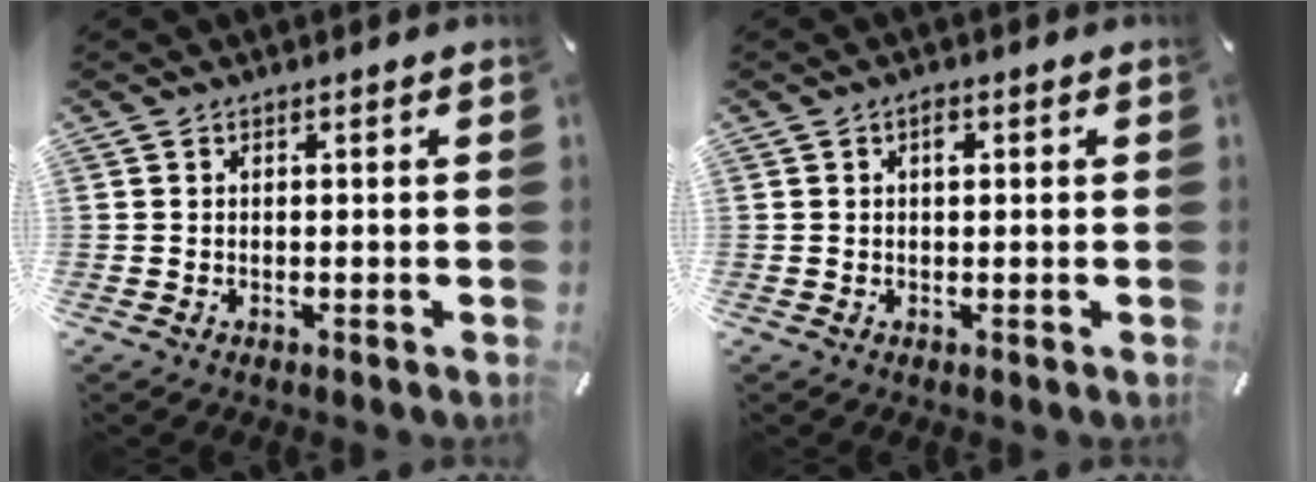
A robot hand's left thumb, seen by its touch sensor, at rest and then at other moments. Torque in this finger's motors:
{"motor_torque": [0.39, 0.52, 0.24, -0.13, 0.05]}